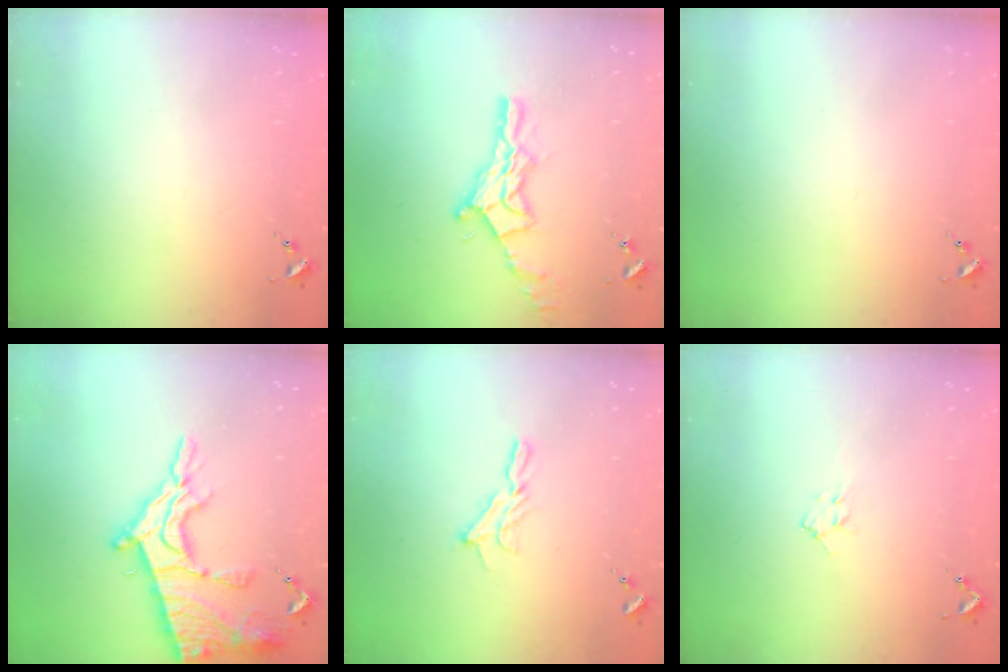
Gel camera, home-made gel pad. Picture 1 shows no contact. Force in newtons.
{"total": 14.0, "press": 14.0, "slide": 1.1}
{"total": 0.0}
{"total": 19.6, "press": 19.6, "slide": 1.7}
{"total": 7.9, "press": 7.9, "slide": 0.2}
{"total": 5.6, "press": 5.5, "slide": 1.0}